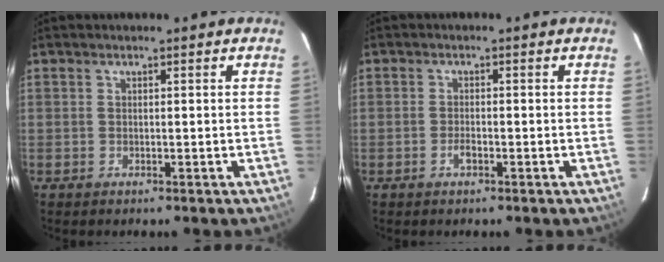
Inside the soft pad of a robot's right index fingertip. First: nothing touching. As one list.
[{"total": 1.6, "force": [-0.9, 0.8, 1.1], "torque": [-0.024, 0.000, -0.017]}]